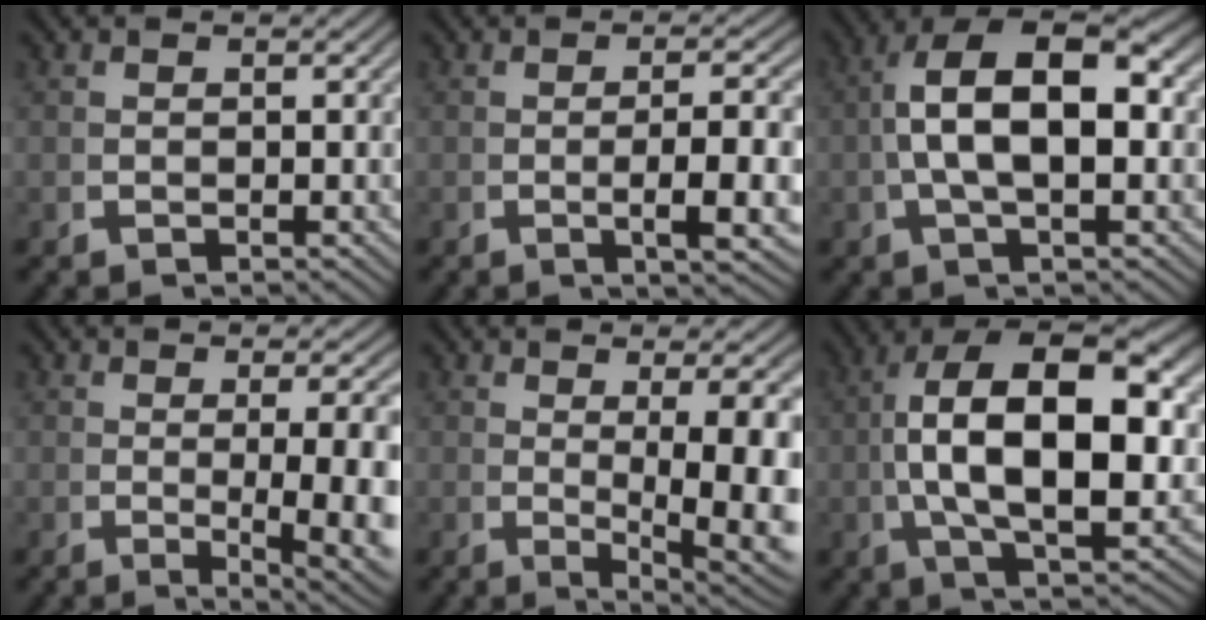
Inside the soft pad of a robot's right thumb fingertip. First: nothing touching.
{"total": 5.1, "force": [-0.7, 1.1, 4.9], "torque": [-0.079, 0.006, -0.011]}
{"total": 10.0, "force": [1.0, 5.4, 8.4], "torque": [-0.153, -0.012, 0.021]}
{"total": 6.6, "force": [-1.0, 2.2, 6.1], "torque": [-0.089, -0.015, -0.006]}
{"total": 8.2, "force": [-0.3, 3.3, 7.5], "torque": [-0.114, -0.027, 0.015]}
{"total": 14.1, "force": [0.8, 7.3, 12.0], "torque": [-0.223, -0.040, 0.031]}